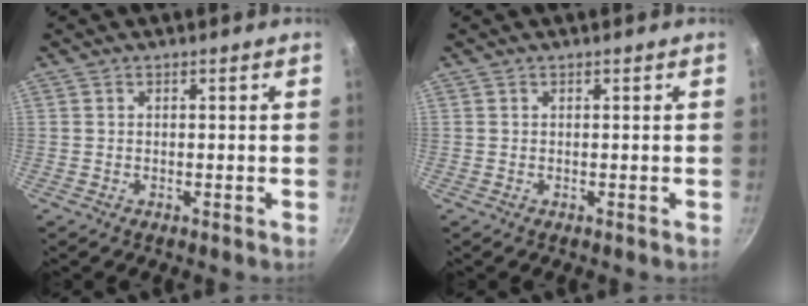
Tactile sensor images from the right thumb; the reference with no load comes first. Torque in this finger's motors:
{"motor_torque": [0.00, 0.00, 0.13, 0.04, 0.02]}